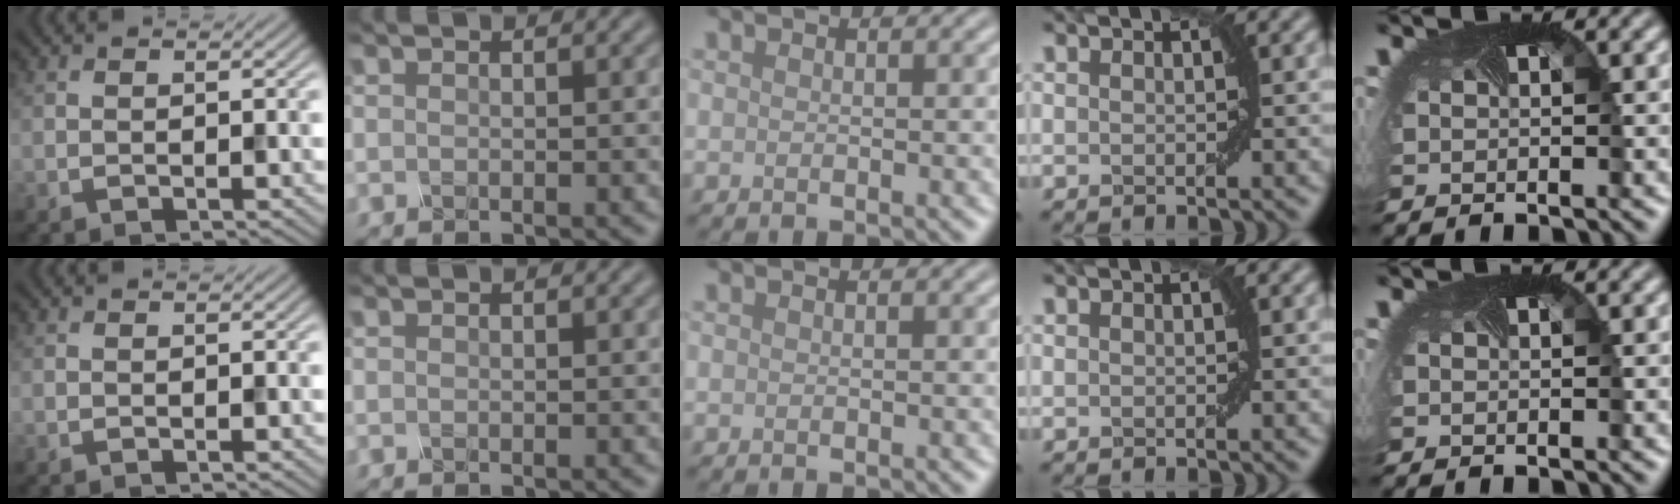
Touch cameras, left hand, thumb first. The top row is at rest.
{}